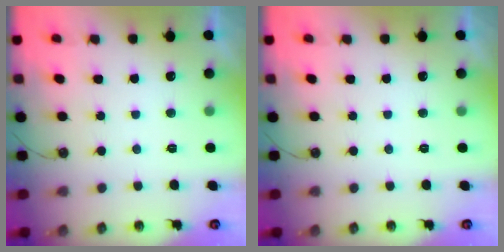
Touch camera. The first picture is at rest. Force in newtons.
{"total": 0.0}